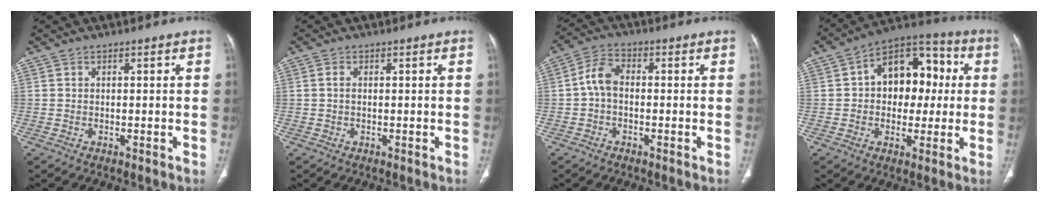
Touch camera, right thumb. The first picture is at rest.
{"total": 1.0, "force": [0.1, 0.7, 0.8], "torque": [-0.017, 0.004, 0.001]}
{"total": 5.1, "force": [-0.5, 3.2, 3.9], "torque": [-0.072, 0.016, -0.020]}
{"total": 15.8, "force": [2.0, 10.8, 11.3], "torque": [-0.109, 0.032, 0.020]}